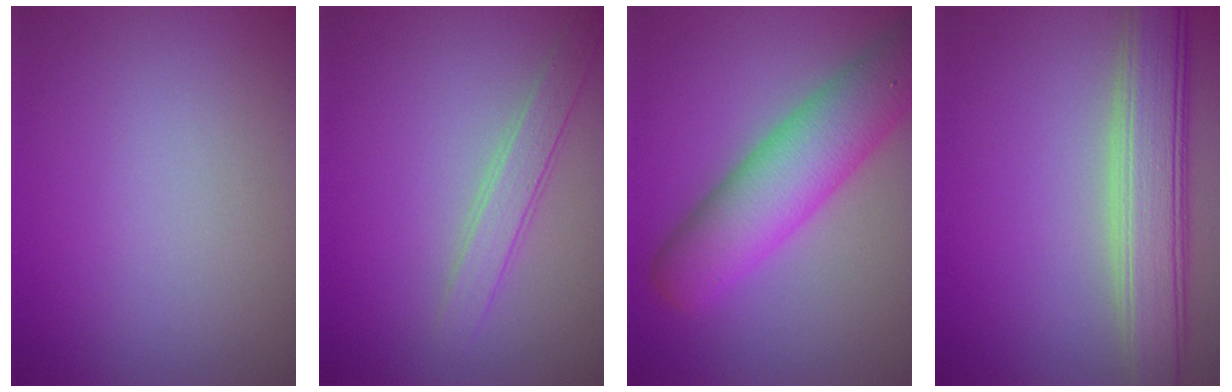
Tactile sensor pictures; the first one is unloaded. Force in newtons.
{"total": 2.3, "press": 2.3, "slide": 0.1}
{"total": 8.2, "press": 8.2, "slide": 0.6}
{"total": 6.4, "press": 6.4, "slide": 0.8}